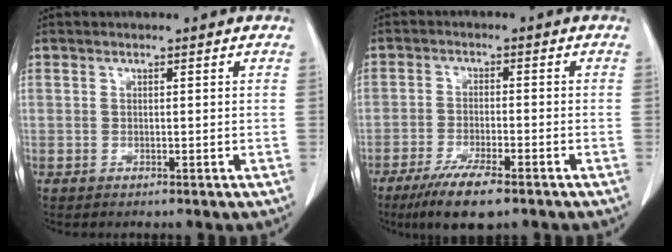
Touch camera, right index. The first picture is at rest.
{"total": 8.0, "force": [-5.5, 1.4, 5.7], "torque": [-0.100, -0.017, -0.091]}